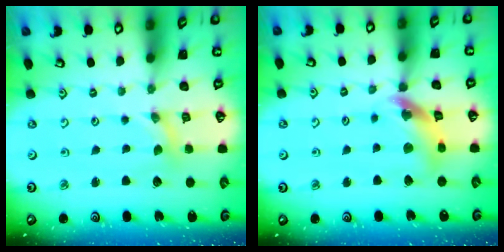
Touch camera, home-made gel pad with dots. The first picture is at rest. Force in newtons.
{"total": 13.1, "press": 13.0, "slide": 1.7}